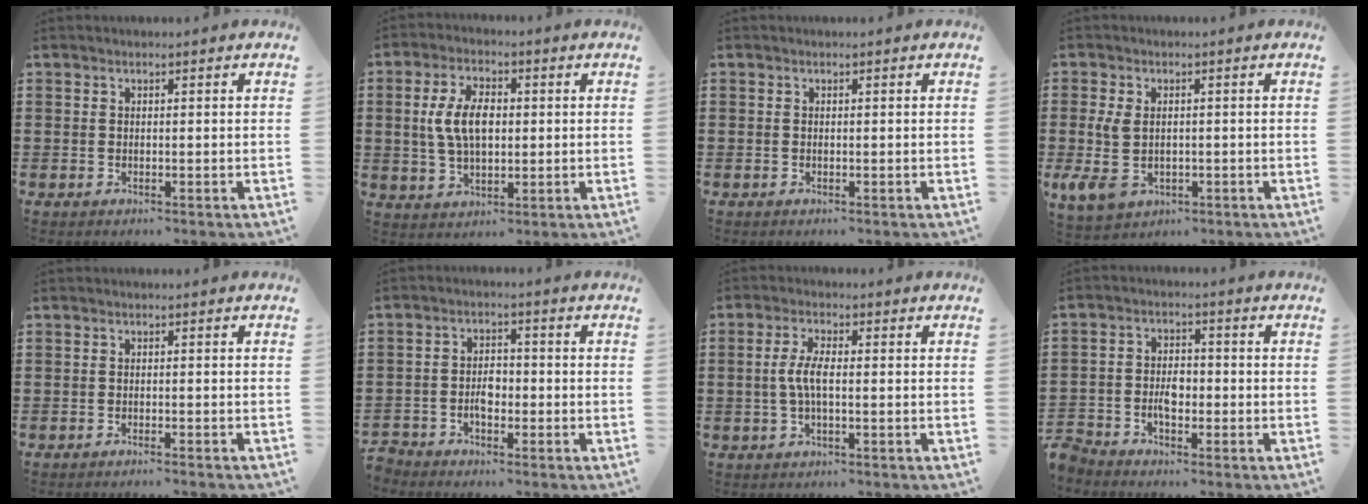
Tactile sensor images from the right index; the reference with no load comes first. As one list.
[{"total": 7.5, "force": [0.6, 4.1, 6.3], "torque": [-0.147, 0.006, 0.003]}, {"total": 0.0}, {"total": 5.8, "force": [-0.4, 3.7, 4.5], "torque": [-0.129, -0.007, -0.017]}, {"total": 1.1, "force": [-1.1, -0.2, 0.2], "torque": [-0.005, 0.000, -0.021]}, {"total": 3.5, "force": [-1.8, 2.1, 2.1], "torque": [-0.041, 0.008, -0.038]}, {"total": 4.4, "force": [-0.4, 1.4, 4.2], "torque": [-0.098, -0.005, -0.016]}, {"total": 4.1, "force": [-2.2, 2.4, 2.4], "torque": [-0.060, 0.005, -0.048]}]